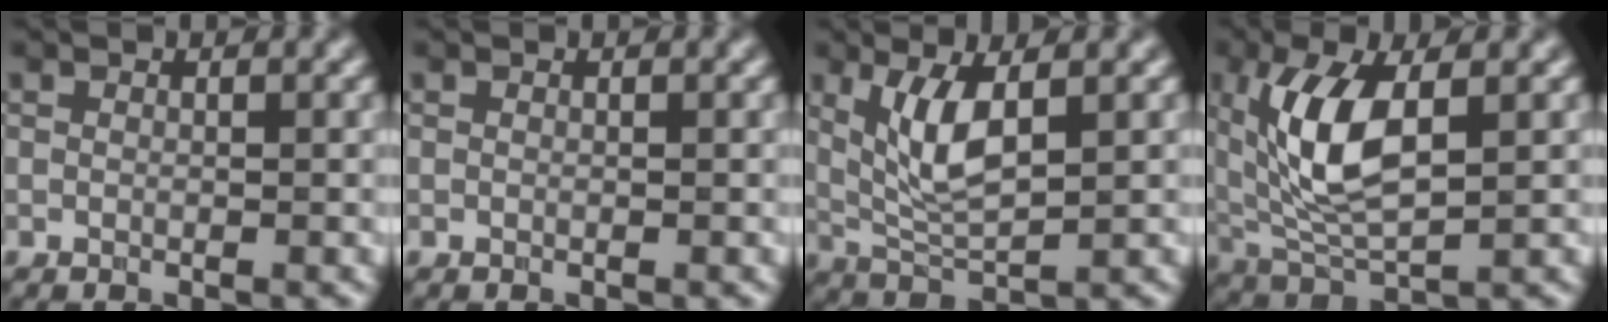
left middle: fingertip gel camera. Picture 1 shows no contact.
{"total": 0.0}
{"total": 4.2, "force": [1.2, 1.2, 3.8], "torque": [-0.092, -0.005, 0.038]}
{"total": 7.4, "force": [1.6, 3.2, 6.5], "torque": [-0.150, -0.003, 0.043]}